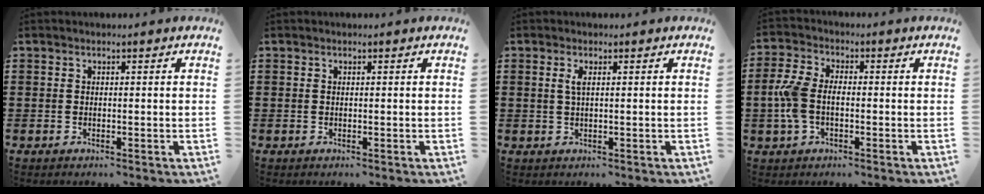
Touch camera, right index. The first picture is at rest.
{"total": 0.0}
{"total": 1.5, "force": [0.4, 0.3, 1.4], "torque": [-0.029, 0.002, 0.006]}
{"total": 5.5, "force": [-0.9, 3.4, 4.3], "torque": [-0.122, -0.008, -0.027]}